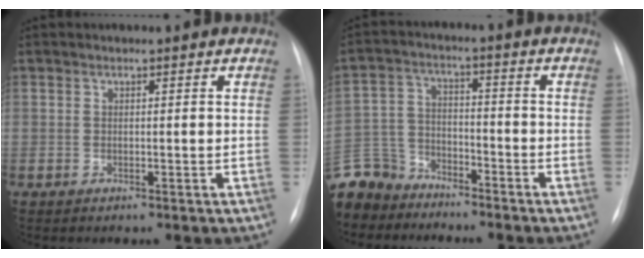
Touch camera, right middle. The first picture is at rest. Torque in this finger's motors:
{"motor_torque": [1.03, -1.11, 1.01, 0.19]}